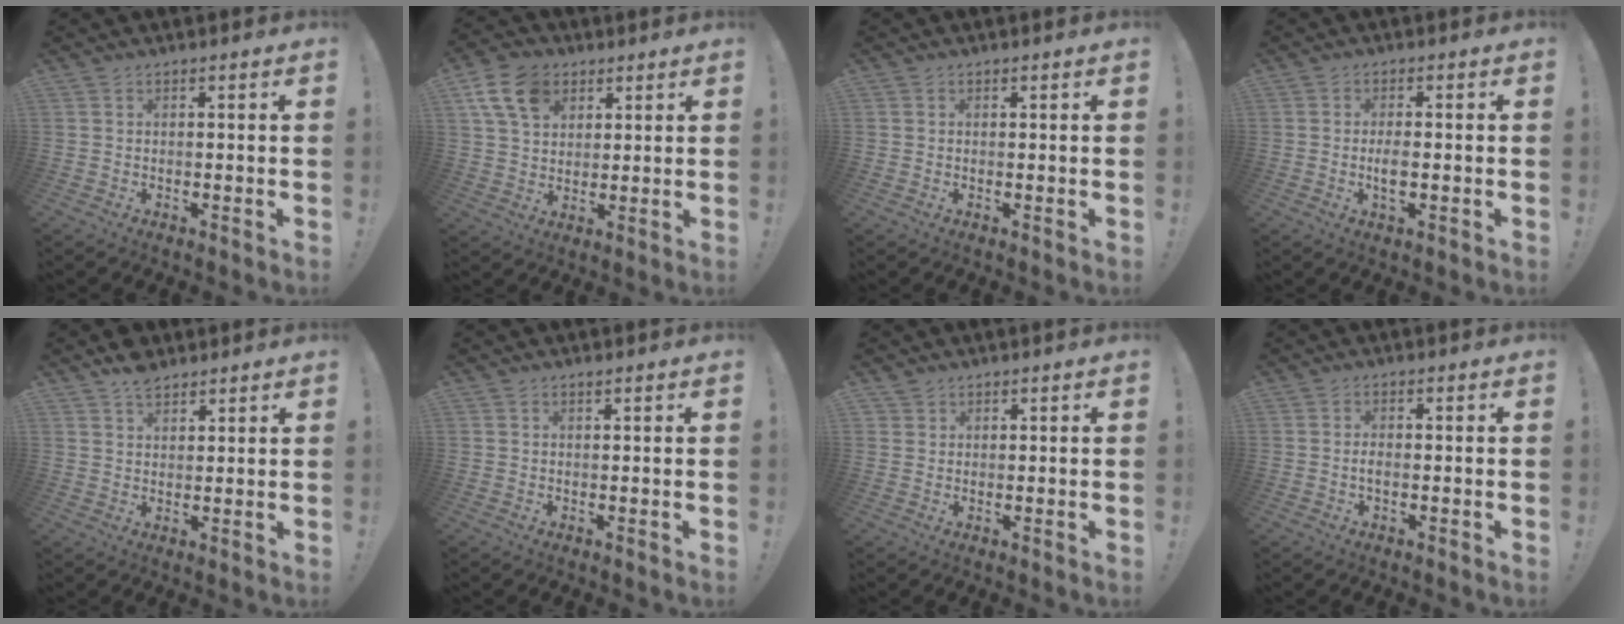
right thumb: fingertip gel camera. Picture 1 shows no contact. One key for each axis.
{"total": 12.6, "fx": 5.8, "fy": 9.0, "fz": 6.6, "tx": -0.114, "ty": -0.010, "tz": 0.117}
{"total": 0.0}
{"total": 4.1, "fx": -0.9, "fy": 1.4, "fz": 3.7, "tx": -0.078, "ty": -0.002, "tz": -0.020}
{"total": 5.2, "fx": 4.1, "fy": 2.5, "fz": 1.9, "tx": -0.030, "ty": -0.020, "tz": 0.076}
{"total": 0.6, "fx": 0.4, "fy": 0.0, "fz": 0.4, "tx": -0.007, "ty": 0.000, "tz": 0.006}
{"total": 1.4, "fx": 1.0, "fy": 0.9, "fz": 0.1, "tx": -0.002, "ty": -0.004, "tz": 0.019}
{"total": 1.8, "fx": -0.6, "fy": 0.6, "fz": 1.6, "tx": -0.043, "ty": 0.004, "tz": -0.012}